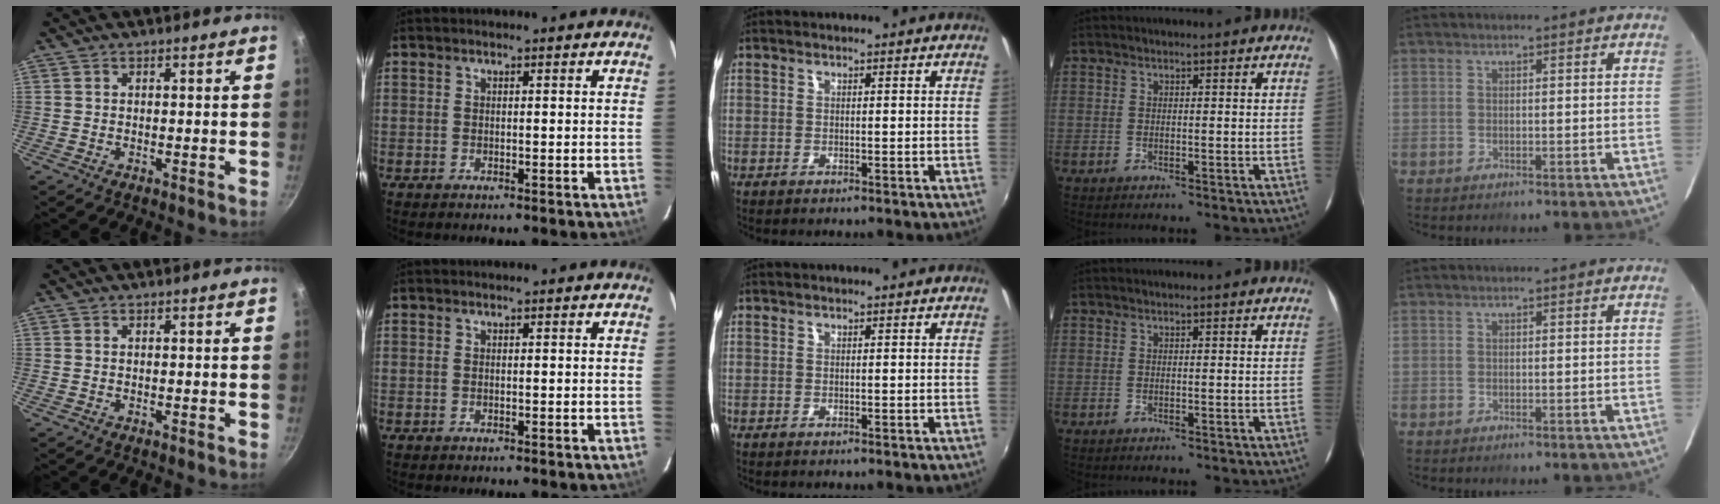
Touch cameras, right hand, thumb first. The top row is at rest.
{}